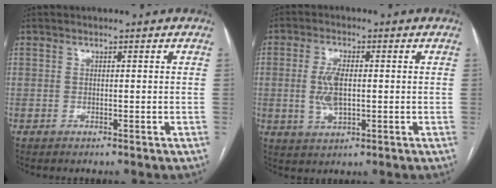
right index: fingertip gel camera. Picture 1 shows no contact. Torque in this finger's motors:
{"motor_torque": [1.59, 0.16, 0.51, 0.15]}